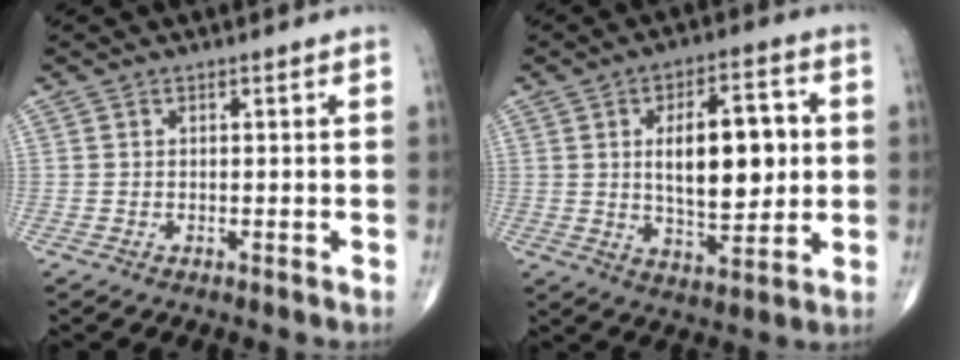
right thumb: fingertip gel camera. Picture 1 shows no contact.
{"total": 15.2, "force": [1.8, 7.0, 13.3], "torque": [-0.181, -0.001, 0.033]}